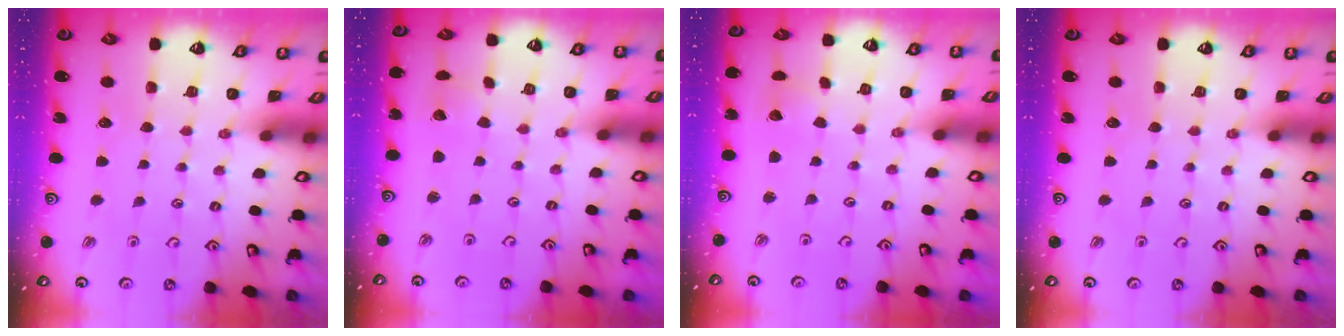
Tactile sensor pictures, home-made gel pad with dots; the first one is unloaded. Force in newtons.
{"total": 1.7, "press": 1.7, "slide": 0.2}
{"total": 2.0, "press": 2.0, "slide": 0.3}
{"total": 0.0}